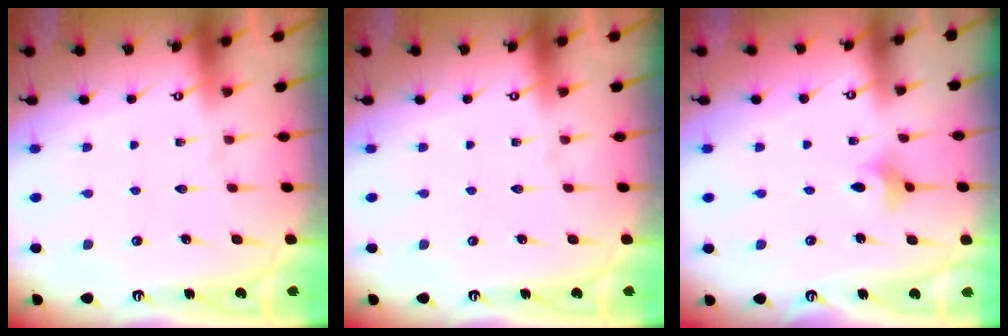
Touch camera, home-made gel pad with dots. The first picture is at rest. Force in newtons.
{"total": 0.0}
{"total": 2.3, "press": 2.3, "slide": 0.5}